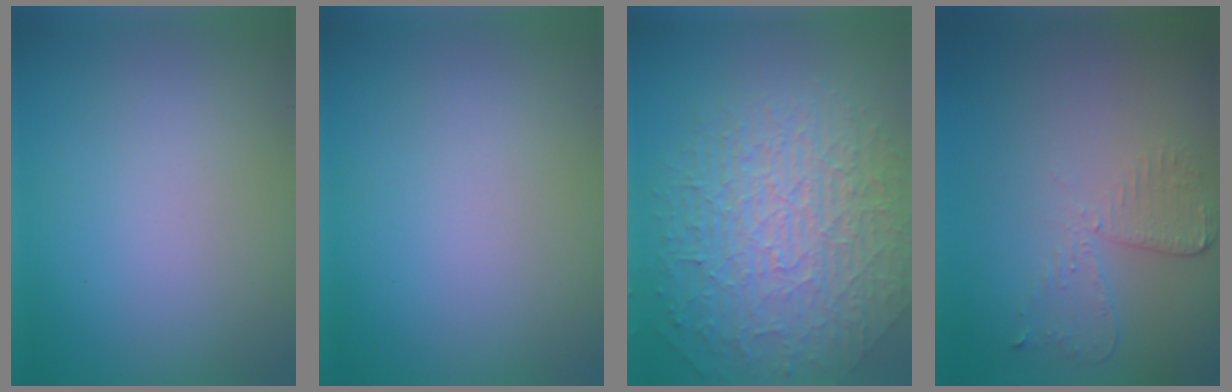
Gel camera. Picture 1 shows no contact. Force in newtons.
{"total": 0.0}
{"total": 9.7, "press": 6.3, "slide": 7.4}
{"total": 2.7, "press": 2.4, "slide": 1.2}